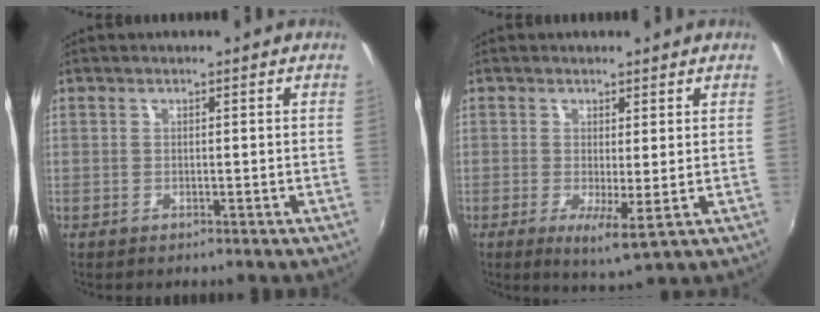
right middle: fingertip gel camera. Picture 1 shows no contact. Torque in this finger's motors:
{"motor_torque": [-0.27, -1.64, -0.17, 0.00]}